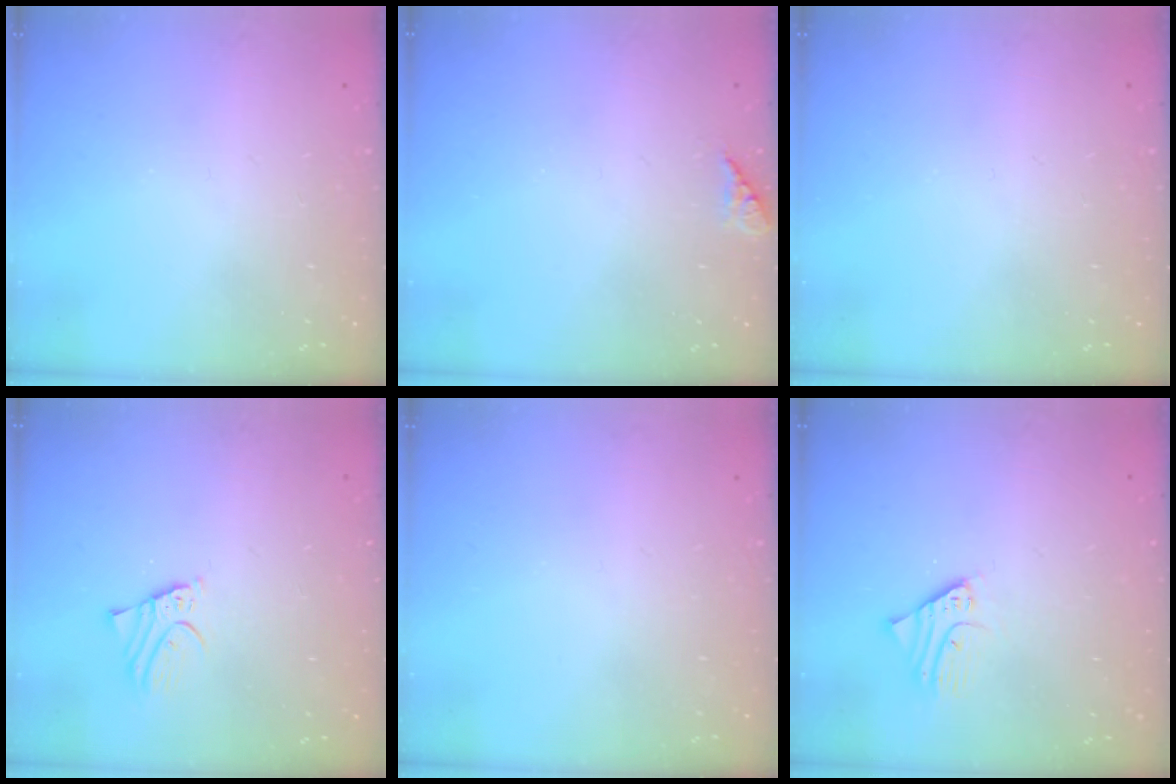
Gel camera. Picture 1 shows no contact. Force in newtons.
{"total": 6.0, "press": 6.0, "slide": 0.6}
{"total": 0.0}
{"total": 2.0, "press": 2.0, "slide": 0.1}
{"total": 0.0}
{"total": 2.2, "press": 2.2, "slide": 0.2}